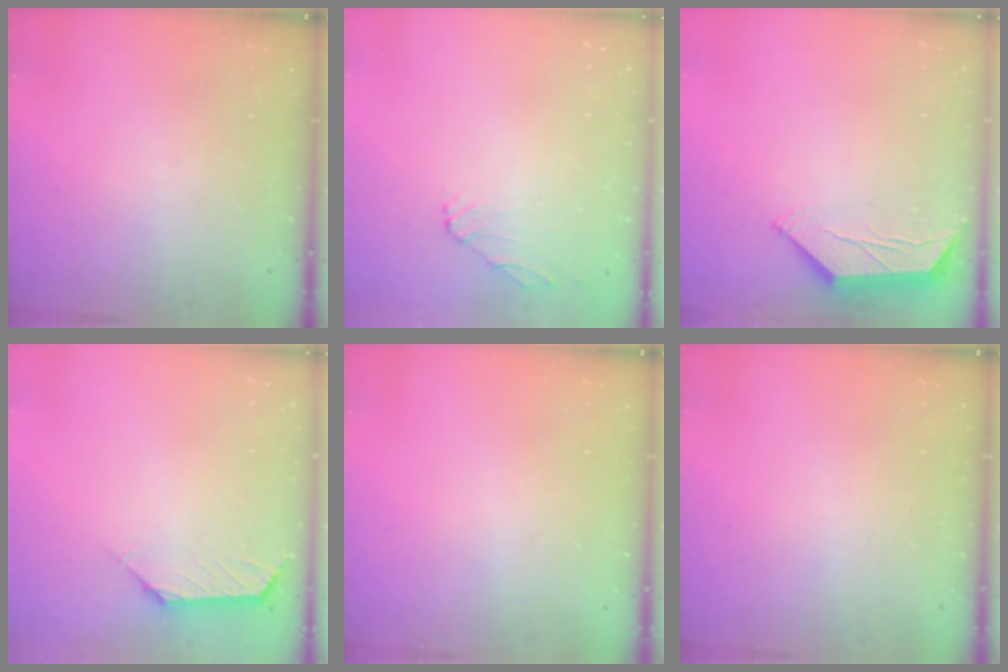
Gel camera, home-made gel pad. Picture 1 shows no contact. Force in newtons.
{"total": 0.6, "press": 0.5, "slide": 0.3}
{"total": 3.5, "press": 3.5, "slide": 0.4}
{"total": 1.0, "press": 0.8, "slide": 0.5}
{"total": 0.0}
{"total": 0.0}